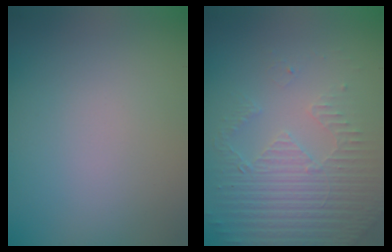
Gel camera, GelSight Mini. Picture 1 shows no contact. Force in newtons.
{"total": 5.1, "press": 3.5, "slide": 3.8}